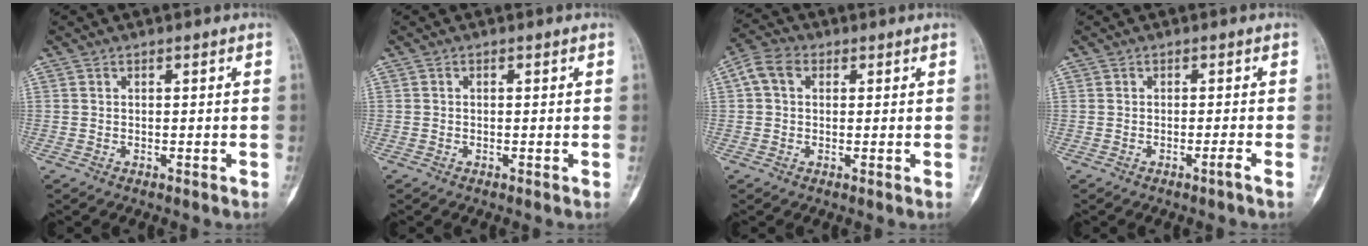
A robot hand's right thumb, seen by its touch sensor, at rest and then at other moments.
{"total": 0.0}
{"total": 5.1, "force": [1.3, 3.7, 3.1], "torque": [-0.060, 0.017, 0.022]}
{"total": 1.1, "force": [-0.7, -0.3, 0.7], "torque": [-0.016, 0.003, -0.013]}